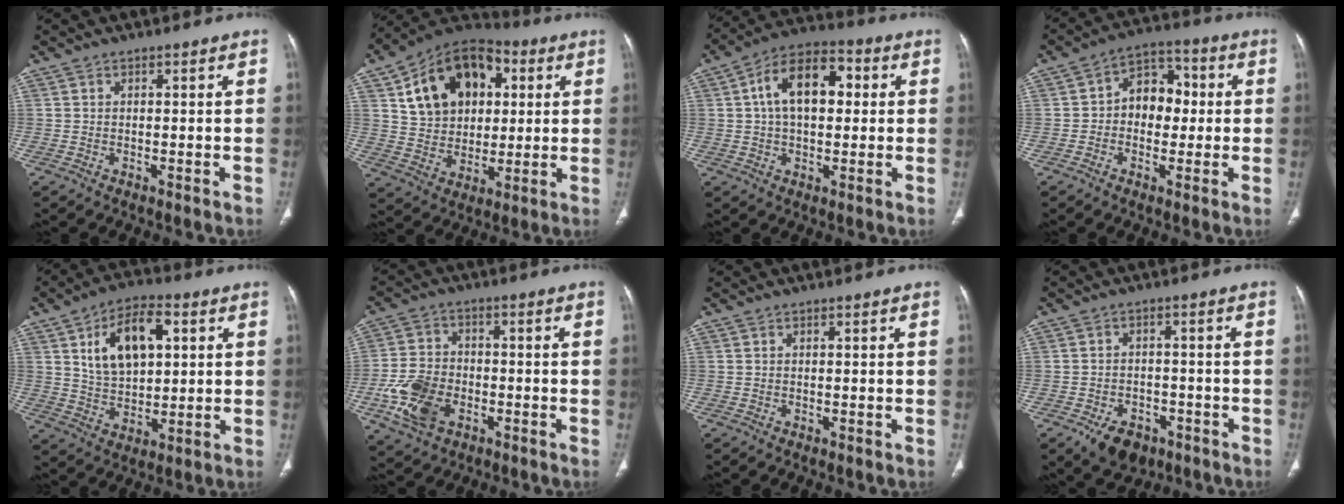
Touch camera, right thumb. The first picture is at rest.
{"total": 19.1, "force": [5.8, 13.7, 12.0], "torque": [-0.162, 0.007, 0.099]}
{"total": 13.3, "force": [2.3, 8.0, 10.4], "torque": [-0.159, 0.026, 0.029]}
{"total": 9.4, "force": [0.2, 6.9, 6.4], "torque": [-0.056, 0.030, -0.007]}
{"total": 13.5, "force": [4.3, 7.7, 10.2], "torque": [-0.153, -0.001, 0.077]}
{"total": 11.2, "force": [-3.9, 7.6, 7.2], "torque": [-0.138, 0.012, -0.073]}
{"total": 0.0}
{"total": 7.9, "force": [-4.6, 5.2, 3.7], "torque": [-0.046, 0.024, -0.062]}